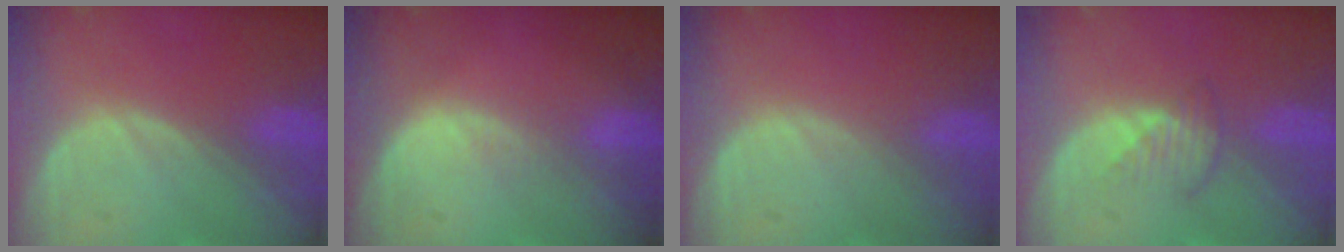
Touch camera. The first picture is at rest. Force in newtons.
{"total": 1.3, "press": 1.3, "slide": 0.1}
{"total": 0.0}
{"total": 2.7, "press": 2.6, "slide": 0.6}